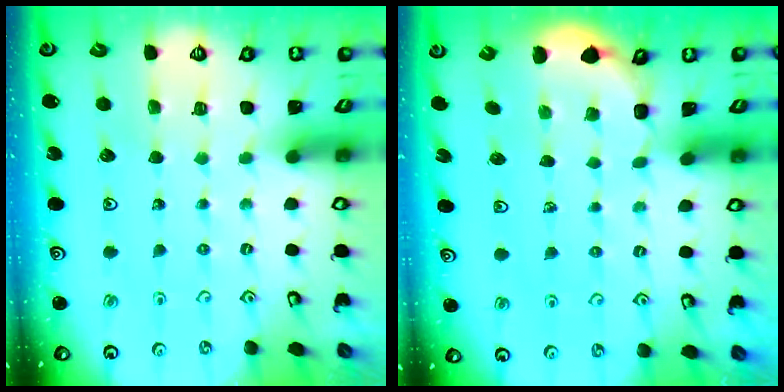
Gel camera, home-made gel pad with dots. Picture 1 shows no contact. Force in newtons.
{"total": 1.6, "press": 1.2, "slide": 1.0}